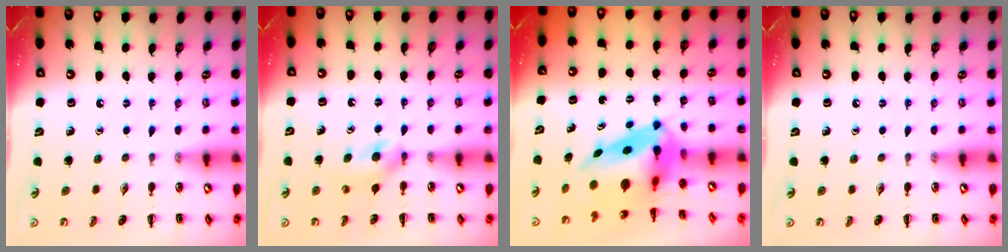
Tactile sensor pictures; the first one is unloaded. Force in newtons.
{"total": 4.9, "press": 4.7, "slide": 1.2}
{"total": 8.9, "press": 8.6, "slide": 2.5}
{"total": 0.0}